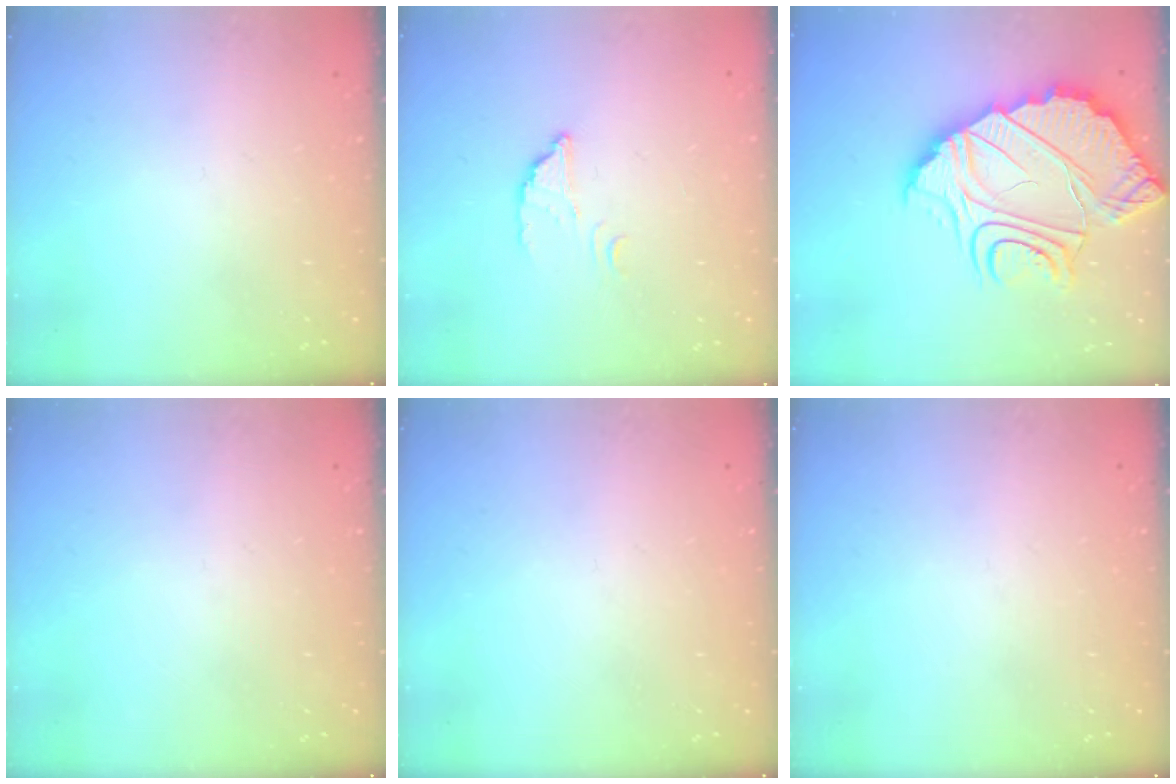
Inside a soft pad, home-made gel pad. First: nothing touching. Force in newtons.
{"total": 2.5, "press": 2.5, "slide": 0.2}
{"total": 17.1, "press": 17.1, "slide": 1.4}
{"total": 0.0}
{"total": 0.0}
{"total": 0.0}